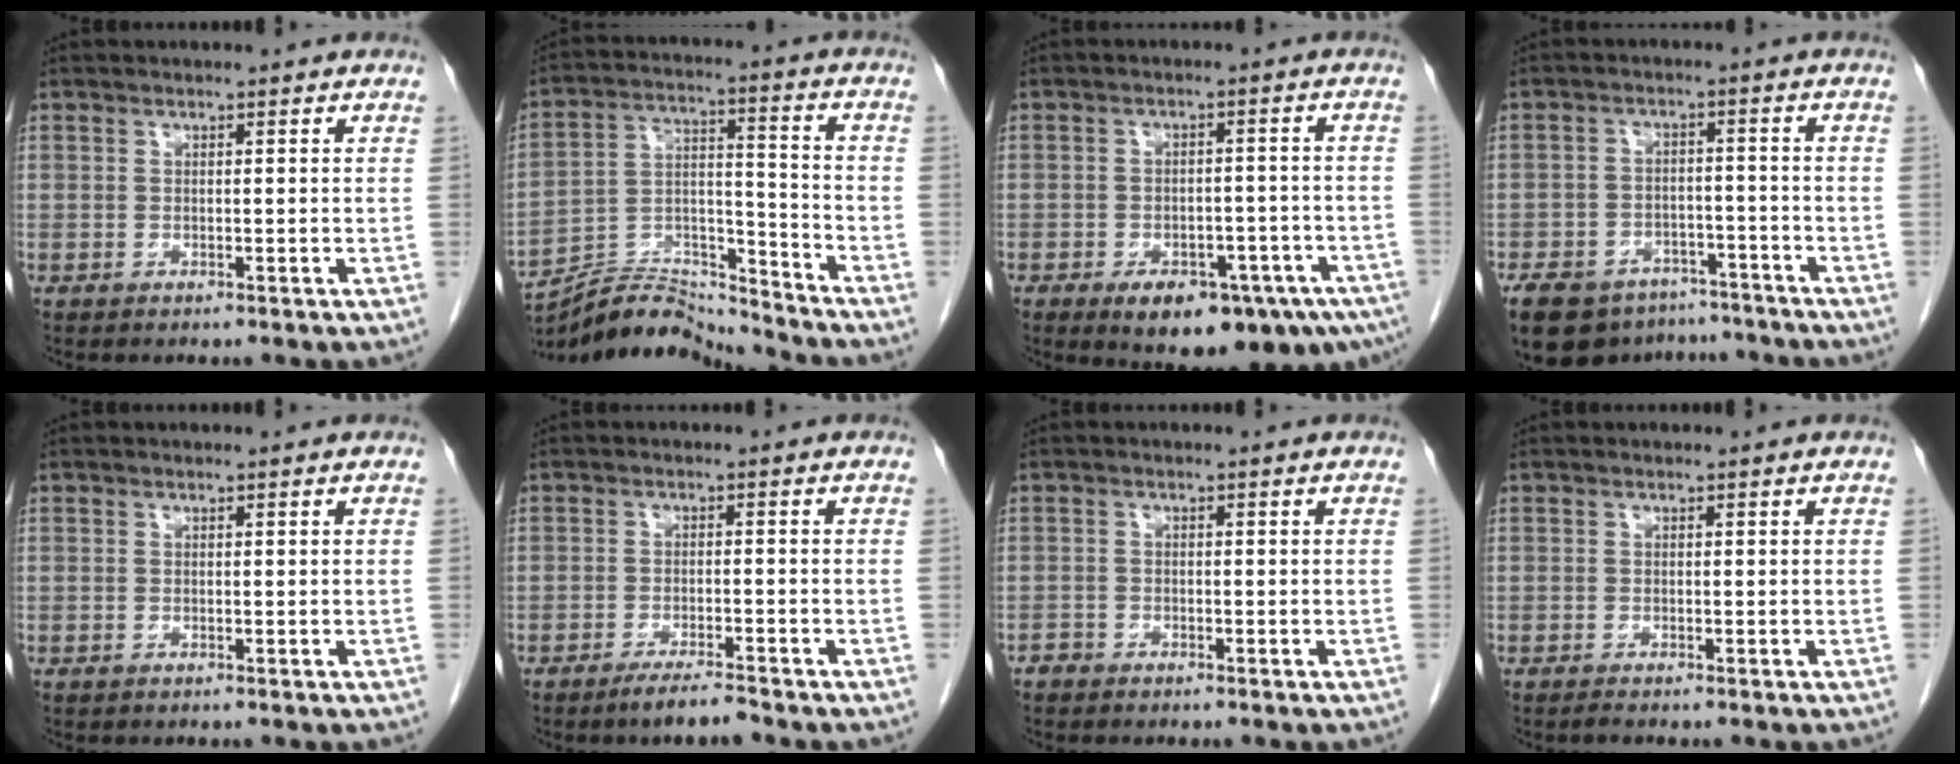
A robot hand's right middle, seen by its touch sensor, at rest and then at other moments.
{"total": 12.8, "force": [-12.8, 0.5, 0.9], "torque": [-0.013, 0.032, -0.228]}
{"total": 15.5, "force": [-9.7, 6.1, 10.4], "torque": [-0.092, 0.009, -0.124]}
{"total": 14.2, "force": [-10.9, 7.6, 5.2], "torque": [-0.100, 0.007, -0.149]}
{"total": 0.0}
{"total": 3.7, "force": [-3.0, 0.1, 2.1], "torque": [-0.038, -0.005, -0.053]}
{"total": 0.9, "force": [-0.8, 0.4, -0.1], "torque": [0.006, 0.003, -0.018]}
{"total": 0.6, "force": [-0.5, -0.1, 0.3], "torque": [-0.007, -0.001, -0.010]}